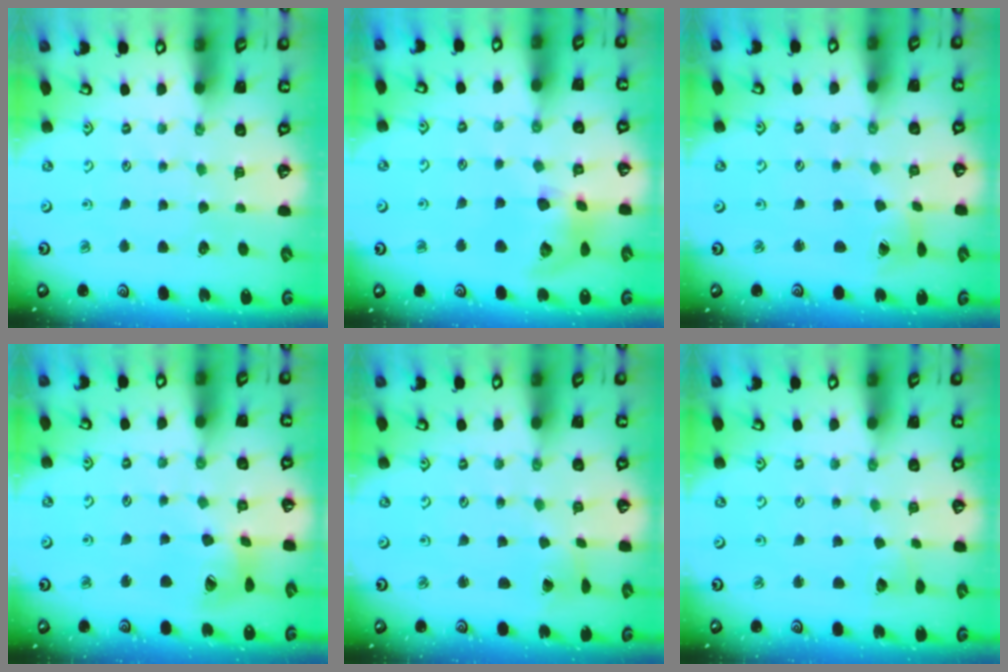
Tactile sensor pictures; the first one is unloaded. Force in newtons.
{"total": 13.4, "press": 13.3, "slide": 2.0}
{"total": 3.5, "press": 3.5, "slide": 0.4}
{"total": 14.3, "press": 14.2, "slide": 2.1}
{"total": 0.8, "press": 0.8, "slide": 0.1}
{"total": 3.9, "press": 3.9, "slide": 0.5}